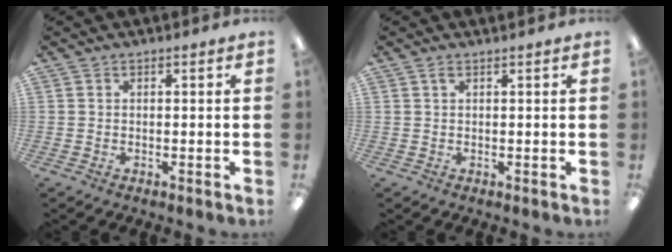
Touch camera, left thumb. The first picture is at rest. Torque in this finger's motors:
{"motor_torque": [0.17, 0.09, -0.40, 0.23, 0.06]}